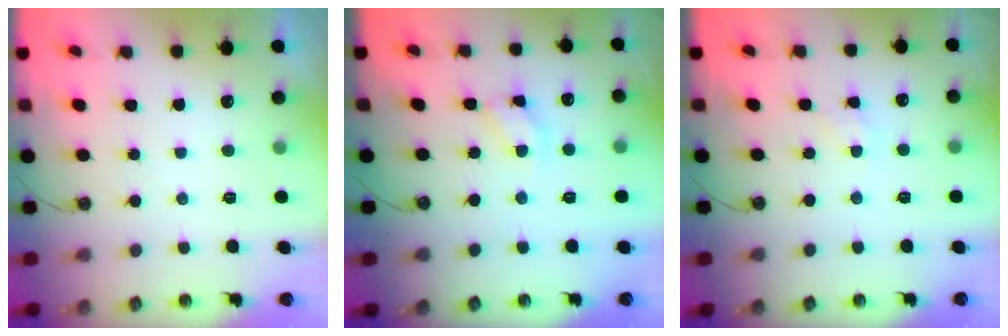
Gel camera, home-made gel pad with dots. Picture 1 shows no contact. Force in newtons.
{"total": 7.1, "press": 7.1, "slide": 0.5}
{"total": 1.1, "press": 1.0, "slide": 0.2}